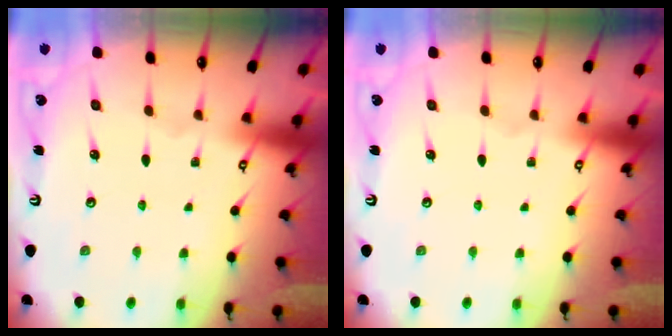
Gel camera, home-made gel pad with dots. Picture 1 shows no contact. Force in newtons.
{"total": 0.0}